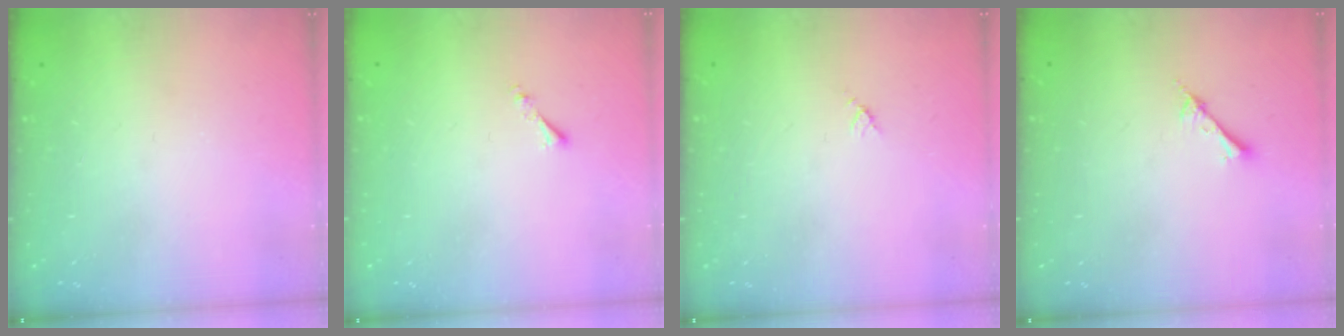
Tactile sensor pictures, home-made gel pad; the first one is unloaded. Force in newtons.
{"total": 0.8, "press": 0.7, "slide": 0.3}
{"total": 2.9, "press": 2.9, "slide": 0.3}
{"total": 1.5, "press": 1.4, "slide": 0.2}